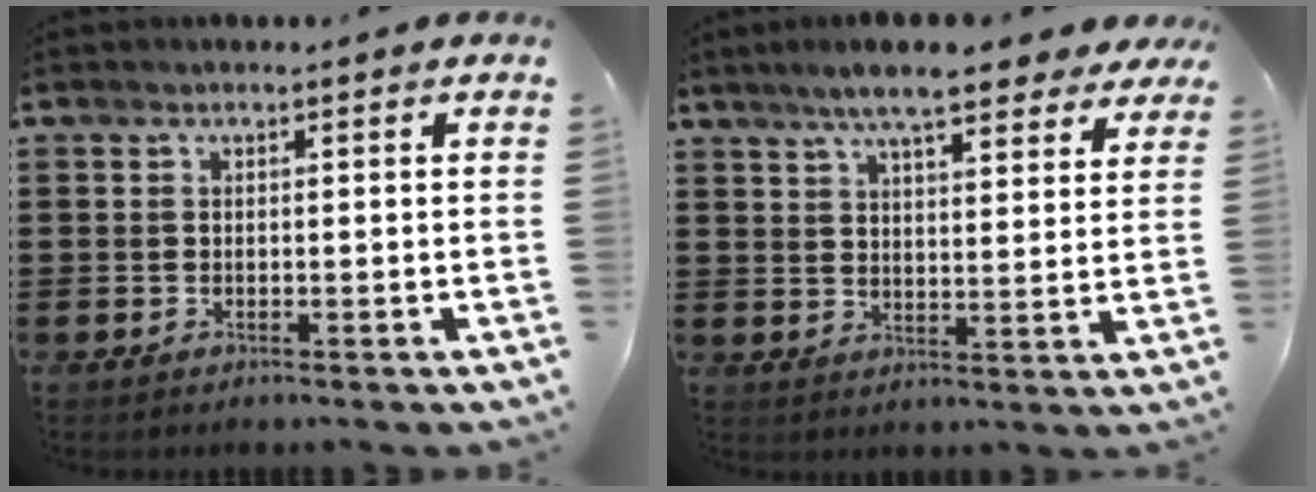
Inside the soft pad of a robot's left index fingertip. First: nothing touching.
{"total": 8.4, "force": [6.9, 1.2, 4.6], "torque": [-0.101, -0.014, 0.122]}